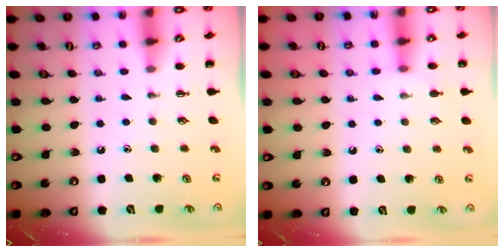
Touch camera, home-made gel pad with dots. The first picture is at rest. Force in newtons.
{"total": 5.4, "press": 5.2, "slide": 1.5}